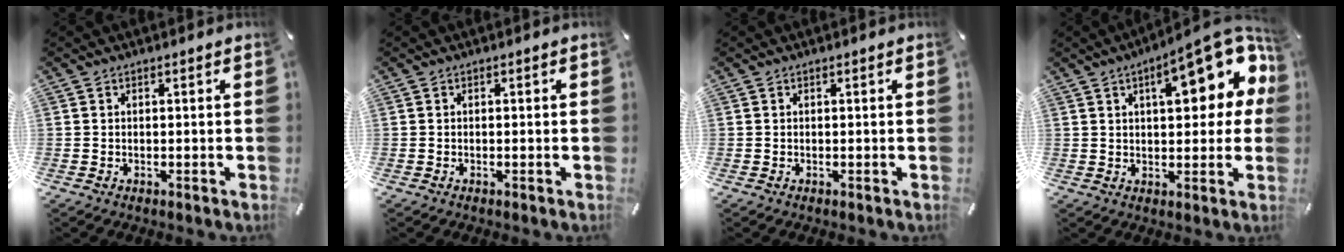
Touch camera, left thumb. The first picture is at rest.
{"total": 0.7, "force": [-0.3, 0.2, 0.6], "torque": [-0.011, -0.002, -0.005]}
{"total": 0.0}
{"total": 17.8, "force": [6.8, 7.4, 14.7], "torque": [-0.188, -0.023, 0.102]}